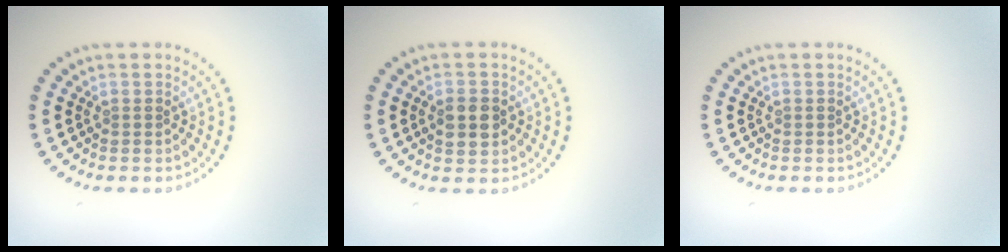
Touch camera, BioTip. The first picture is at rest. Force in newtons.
{"total": 2.9, "press": 2.9, "slide": 0.1}
{"total": 0.0}